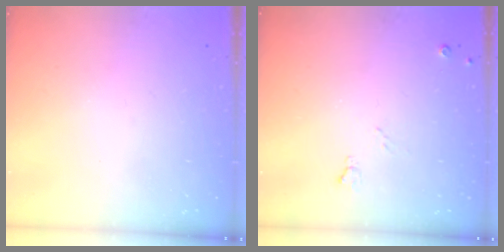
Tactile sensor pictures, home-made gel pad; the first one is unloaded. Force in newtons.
{"total": 5.0, "press": 5.0, "slide": 0.7}